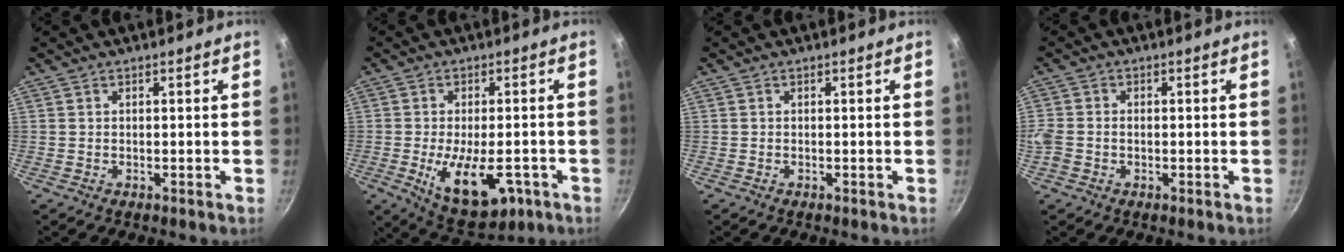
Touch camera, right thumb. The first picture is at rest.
{"total": 12.6, "force": [-4.1, 6.0, 10.3], "torque": [-0.132, 0.005, -0.048]}
{"total": 0.0}
{"total": 4.0, "force": [-1.2, 3.0, 2.3], "torque": [-0.055, 0.002, -0.031]}